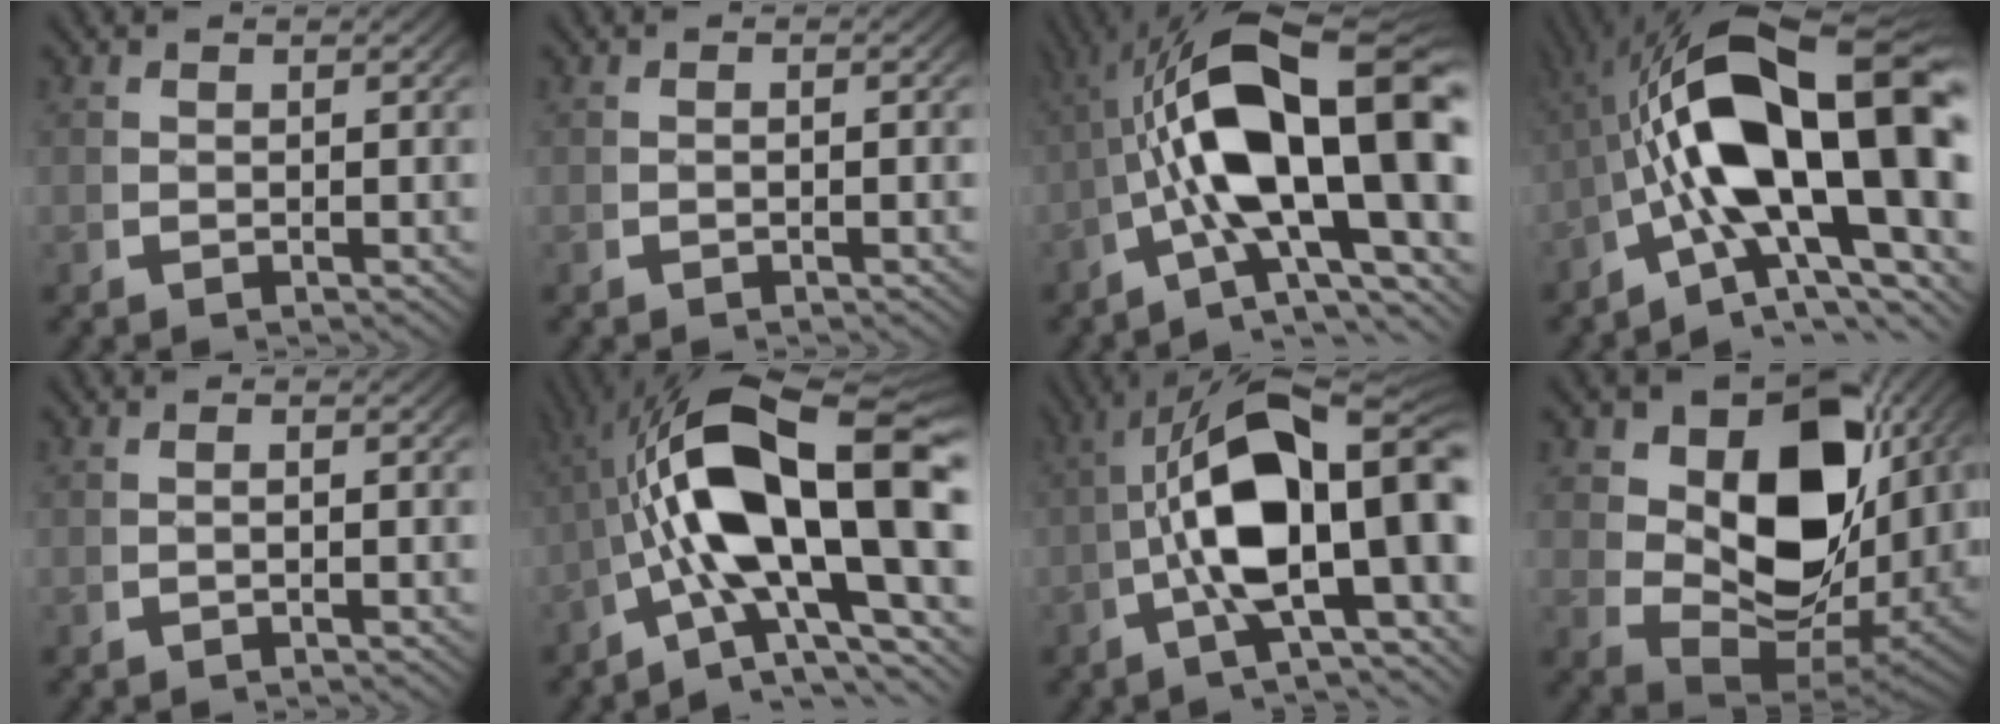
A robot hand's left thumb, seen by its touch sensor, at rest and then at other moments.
{"total": 0.6, "force": [-0.3, 0.1, 0.5], "torque": [-0.011, 0.004, -0.007]}
{"total": 17.8, "force": [-0.4, 9.2, 15.2], "torque": [-0.267, -0.032, 0.005]}
{"total": 21.9, "force": [-0.5, 12.0, 18.4], "torque": [-0.319, -0.043, 0.009]}
{"total": 0.9, "force": [-0.4, 0.1, 0.8], "torque": [-0.017, 0.004, -0.008]}
{"total": 18.3, "force": [-0.3, 9.5, 15.7], "torque": [-0.283, -0.025, 0.005]}
{"total": 16.1, "force": [-0.6, 8.1, 13.9], "torque": [-0.237, -0.027, 0.001]}
{"total": 17.5, "force": [1.9, 11.0, 13.5], "torque": [-0.240, -0.067, 0.059]}